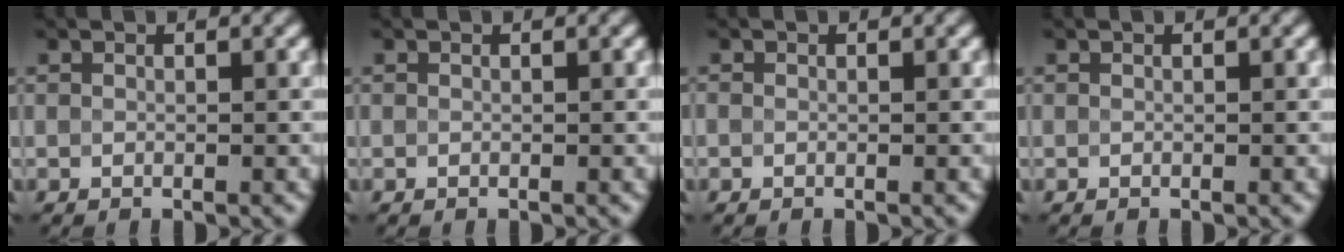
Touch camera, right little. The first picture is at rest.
{"total": 0.0}
{"total": 0.0}
{"total": 0.0}